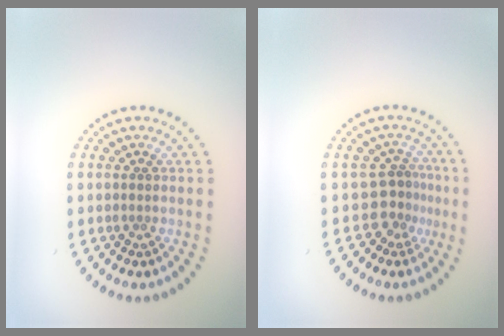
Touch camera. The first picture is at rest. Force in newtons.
{"total": 2.8, "press": 1.8, "slide": 2.2}